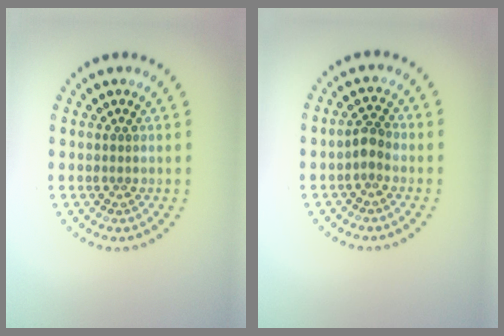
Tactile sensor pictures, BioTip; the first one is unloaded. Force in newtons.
{"total": 1.5, "press": 1.4, "slide": 0.7}